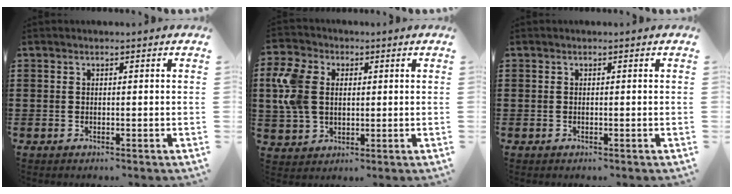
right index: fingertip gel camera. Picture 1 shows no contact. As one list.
[{"total": 8.0, "force": [1.5, 6.0, 5.2], "torque": [-0.149, 0.010, 0.021]}, {"total": 0.0}]